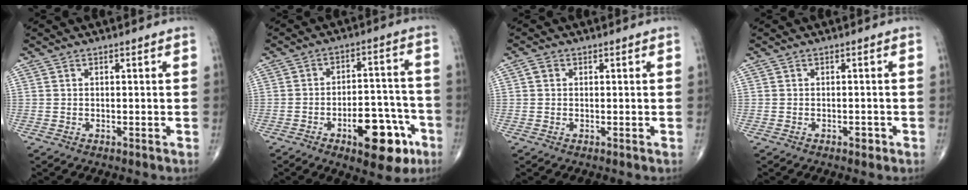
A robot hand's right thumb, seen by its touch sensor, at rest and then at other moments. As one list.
[{"total": 14.3, "force": [-6.7, 6.6, 10.8], "torque": [-0.119, 0.047, -0.088]}, {"total": 1.3, "force": [0.2, 1.1, 0.7], "torque": [-0.011, 0.004, 0.003]}, {"total": 1.2, "force": [-0.6, 0.7, 0.7], "torque": [-0.006, 0.001, -0.011]}]